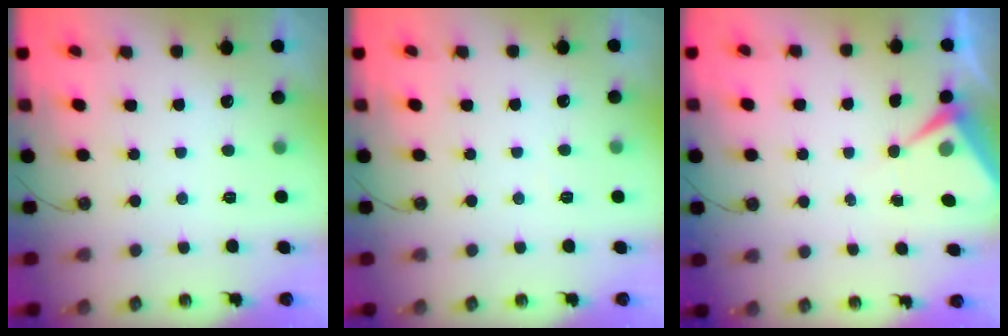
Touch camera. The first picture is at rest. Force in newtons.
{"total": 2.1, "press": 2.1, "slide": 0.5}
{"total": 6.1, "press": 6.1, "slide": 0.5}